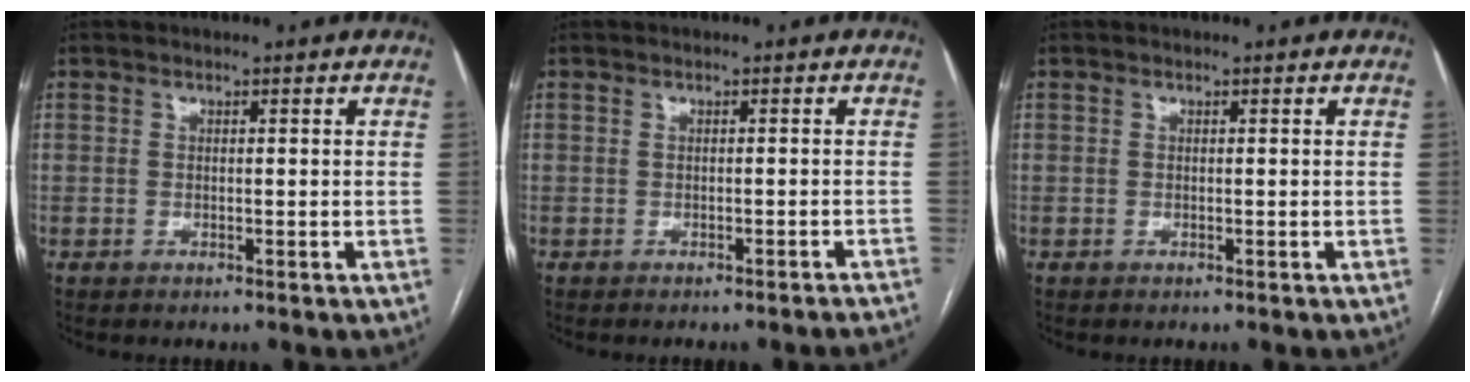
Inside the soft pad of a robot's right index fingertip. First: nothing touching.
{"total": 5.8, "force": [-5.5, -0.7, 1.6], "torque": [-0.008, -0.014, -0.059]}
{"total": 0.0}